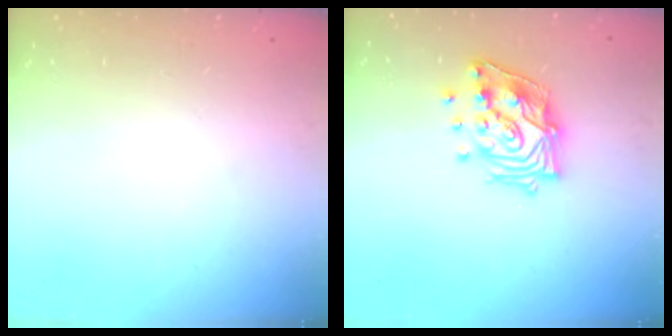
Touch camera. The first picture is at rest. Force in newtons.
{"total": 16.7, "press": 16.7, "slide": 1.2}